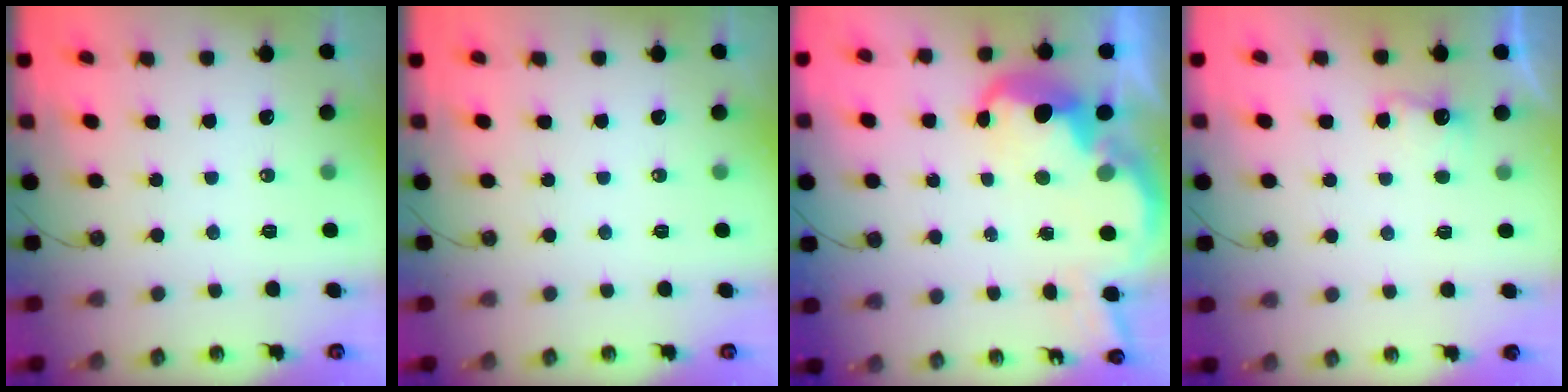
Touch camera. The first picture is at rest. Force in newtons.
{"total": 0.0}
{"total": 7.9, "press": 7.9, "slide": 0.6}
{"total": 3.3, "press": 3.1, "slide": 1.0}